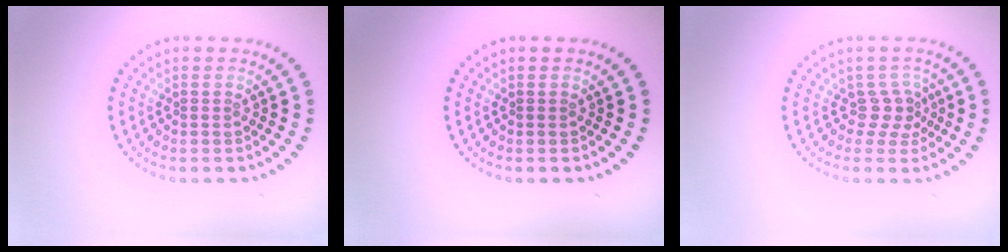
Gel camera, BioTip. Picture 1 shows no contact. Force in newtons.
{"total": 0.0}
{"total": 2.0, "press": 1.3, "slide": 1.6}